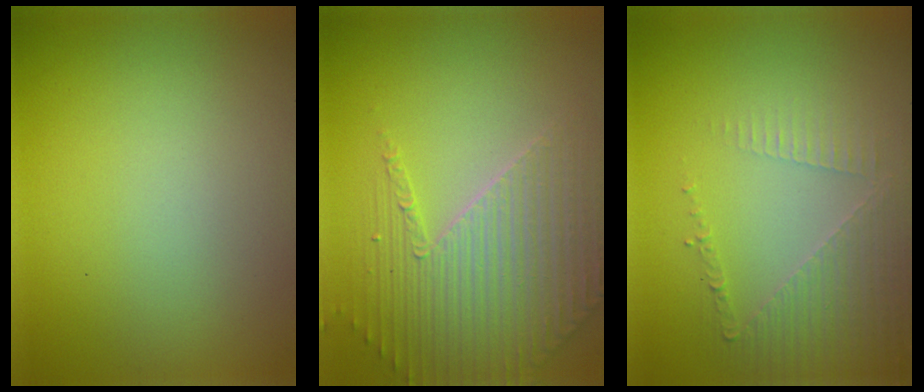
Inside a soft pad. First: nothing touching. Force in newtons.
{"total": 3.9, "press": 3.9, "slide": 0.3}
{"total": 3.7, "press": 3.1, "slide": 2.0}